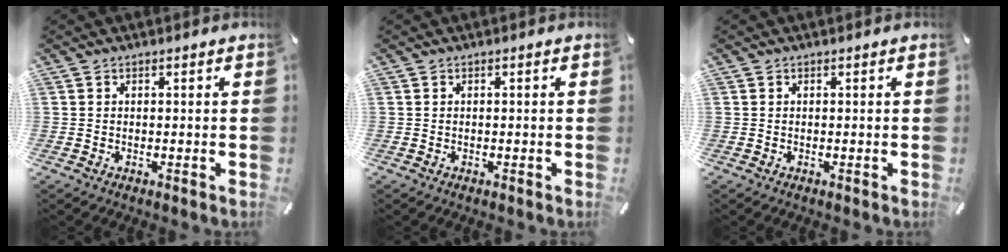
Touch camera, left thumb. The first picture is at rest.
{"total": 0.0}
{"total": 0.0}